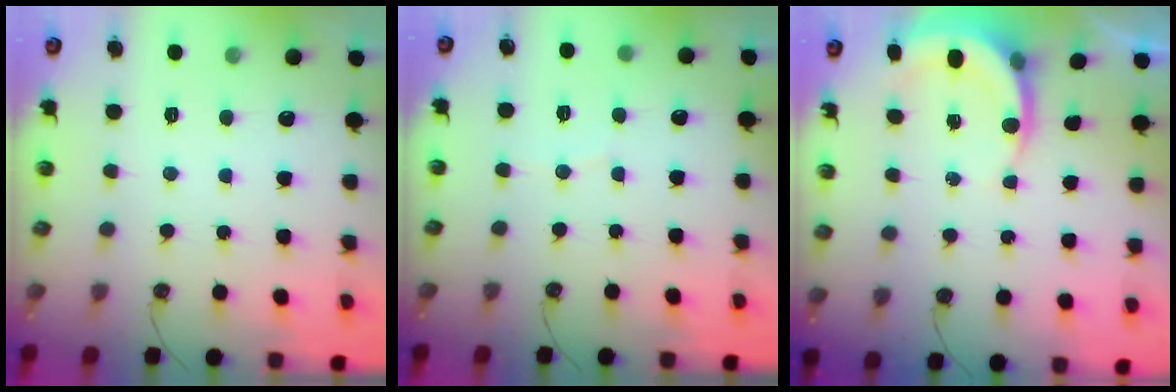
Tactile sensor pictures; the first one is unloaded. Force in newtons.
{"total": 3.2, "press": 3.2, "slide": 0.3}
{"total": 5.0, "press": 4.9, "slide": 0.7}